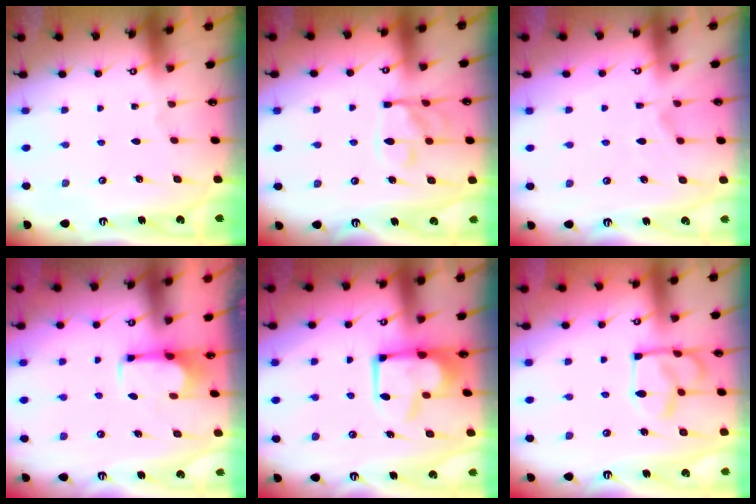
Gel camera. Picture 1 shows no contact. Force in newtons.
{"total": 13.3, "press": 13.2, "slide": 1.4}
{"total": 2.4, "press": 2.1, "slide": 1.2}
{"total": 2.7, "press": 2.6, "slide": 0.7}
{"total": 2.1, "press": 2.0, "slide": 0.8}
{"total": 6.1, "press": 6.1, "slide": 0.3}